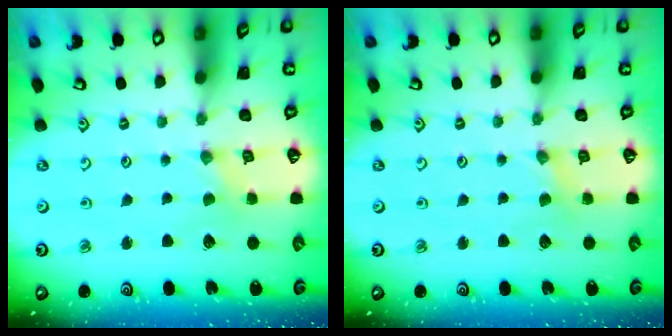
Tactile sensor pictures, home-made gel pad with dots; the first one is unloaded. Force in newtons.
{"total": 1.9, "press": 1.9, "slide": 0.3}